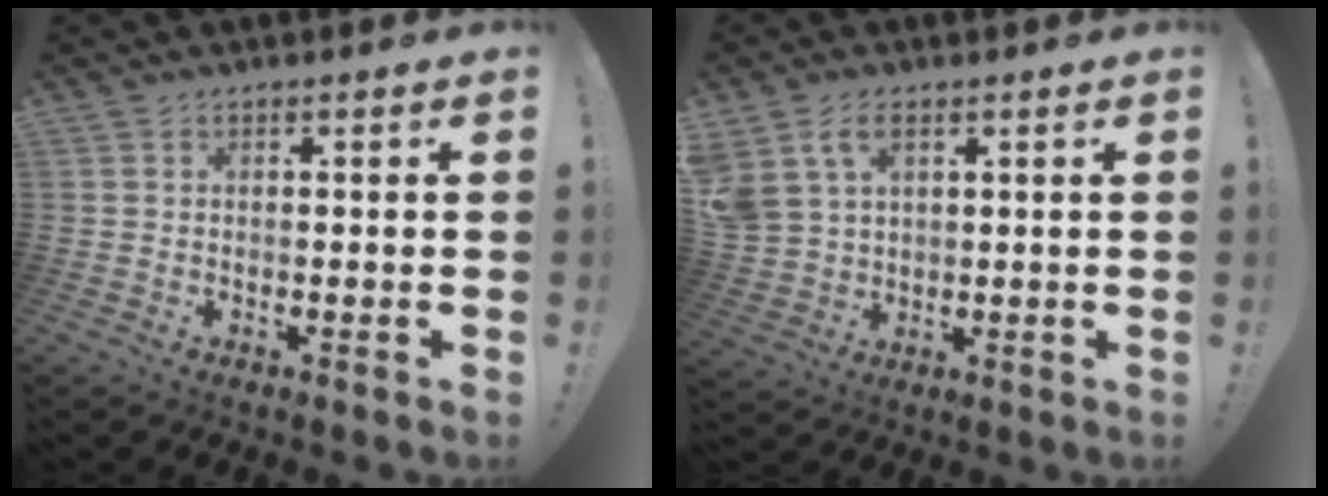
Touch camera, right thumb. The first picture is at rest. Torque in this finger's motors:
{"motor_torque": [0.25, 0.53, 1.10, 0.64, 0.14]}